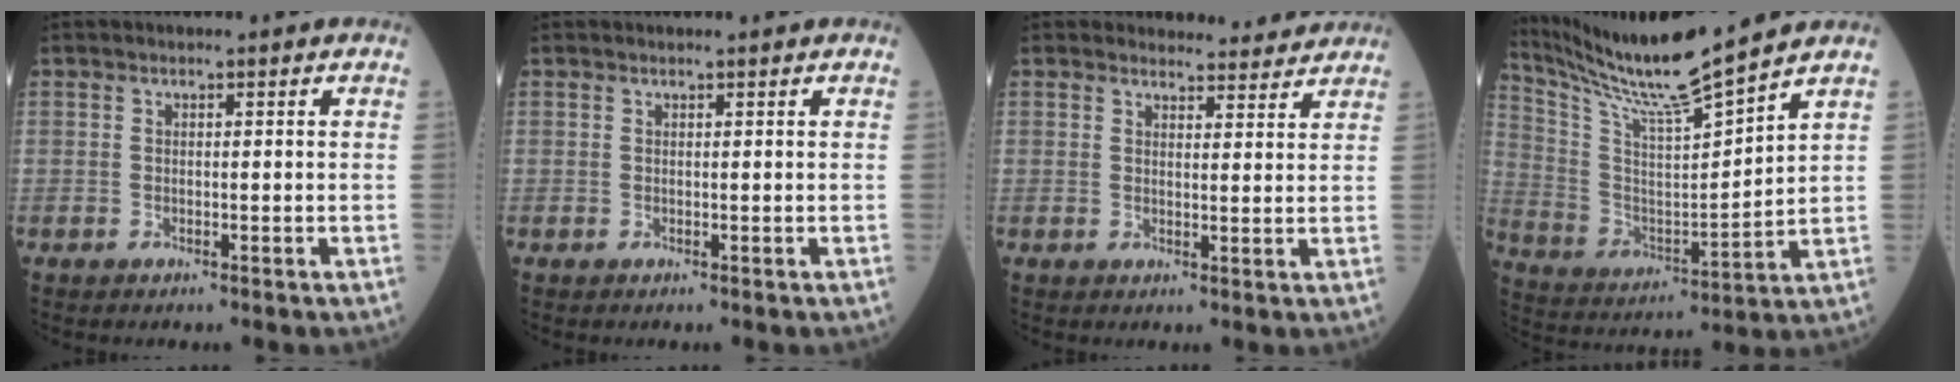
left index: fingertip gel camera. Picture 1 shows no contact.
{"total": 0.5, "force": [0.5, 0.0, 0.1], "torque": [-0.005, 0.001, 0.008]}
{"total": 5.9, "force": [5.8, 1.3, 0.1], "torque": [0.005, -0.001, 0.060]}
{"total": 14.9, "force": [13.4, -2.0, 6.1], "torque": [-0.136, -0.014, 0.255]}